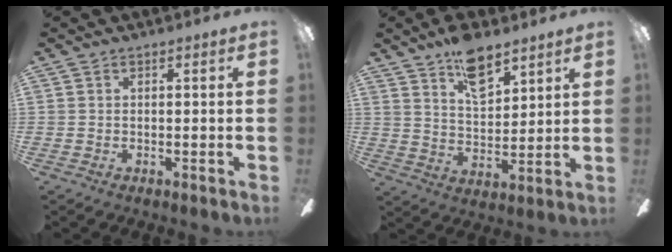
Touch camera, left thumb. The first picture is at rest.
{"total": 11.0, "force": [8.0, 4.7, 6.0], "torque": [-0.090, -0.040, 0.141]}